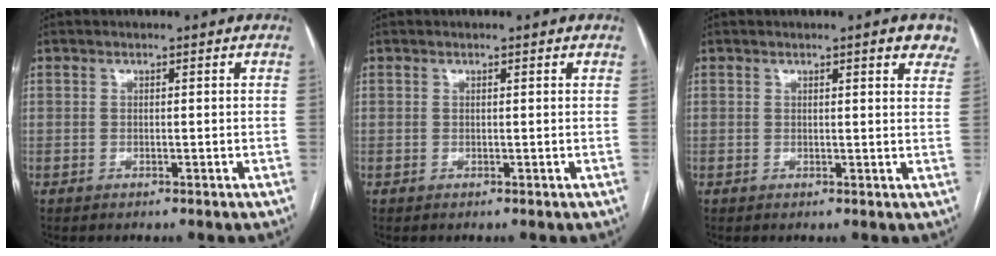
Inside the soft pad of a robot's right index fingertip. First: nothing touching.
{"total": 0.6, "force": [0.5, 0.1, 0.3], "torque": [-0.008, 0.001, 0.000]}
{"total": 4.5, "force": [3.3, 0.8, 2.9], "torque": [-0.023, -0.005, 0.024]}